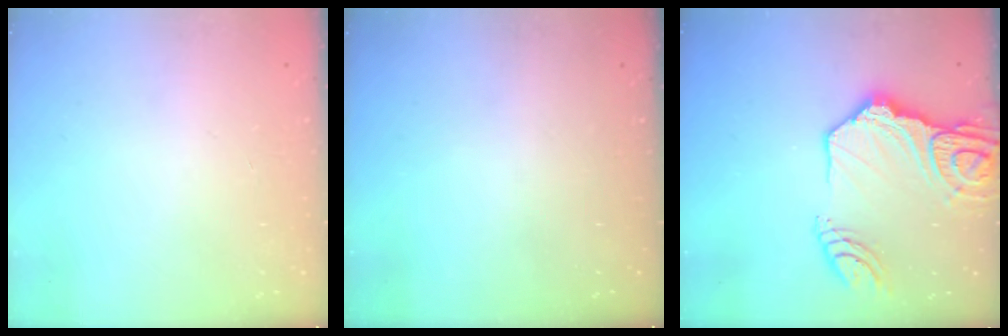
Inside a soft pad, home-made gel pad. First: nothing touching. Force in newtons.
{"total": 0.0}
{"total": 22.2, "press": 22.1, "slide": 2.5}